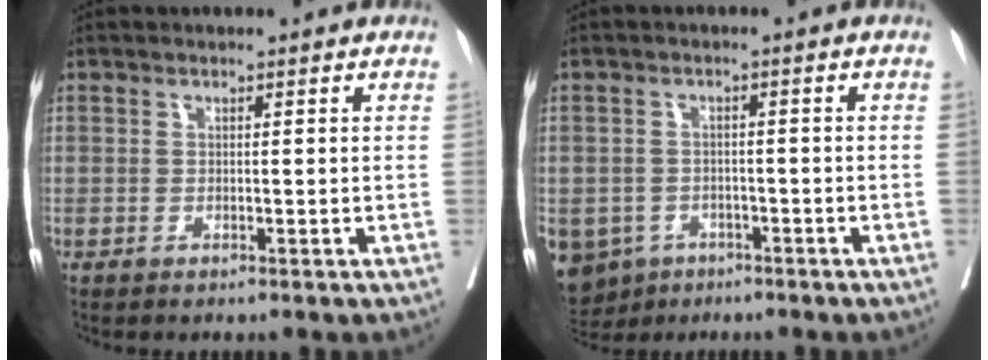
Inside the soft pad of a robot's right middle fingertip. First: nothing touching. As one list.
[{"total": 9.2, "force": [-5.5, 7.0, 2.3], "torque": [-0.063, -0.007, -0.078]}]